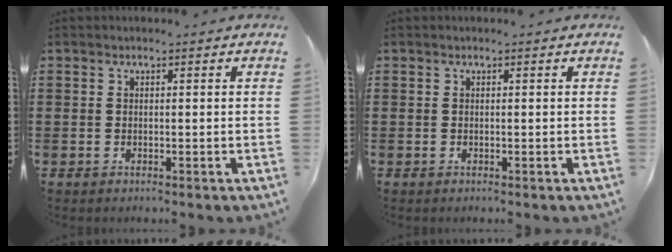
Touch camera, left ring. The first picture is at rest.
{"total": 0.0}